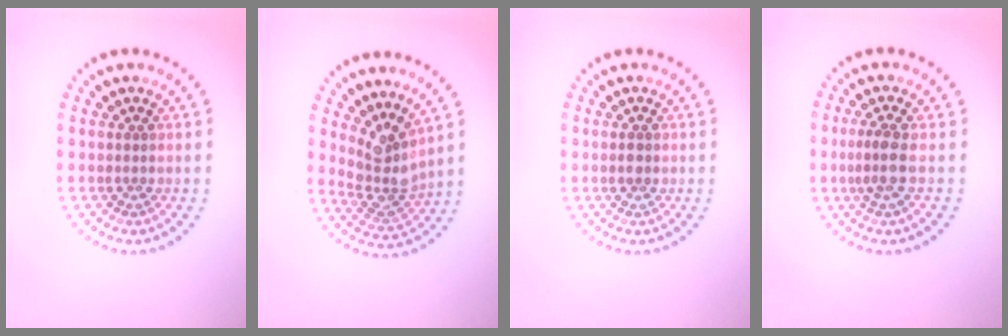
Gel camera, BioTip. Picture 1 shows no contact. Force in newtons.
{"total": 3.7, "press": 2.6, "slide": 2.6}
{"total": 1.1, "press": 1.1, "slide": 0.1}
{"total": 2.2, "press": 1.8, "slide": 1.2}